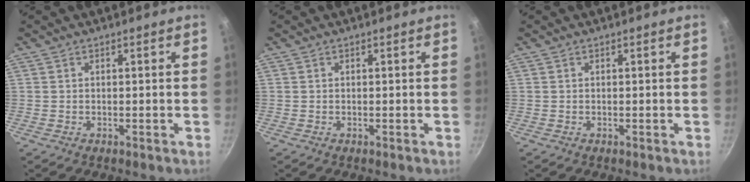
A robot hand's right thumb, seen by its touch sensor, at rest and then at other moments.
{"total": 0.0}
{"total": 0.0}